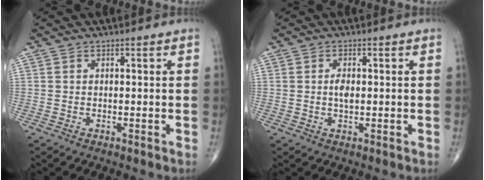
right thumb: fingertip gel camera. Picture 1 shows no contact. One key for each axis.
{"total": 2.2, "fx": 0.1, "fy": 1.1, "fz": 2.0, "tx": -0.035, "ty": -0.001, "tz": 0.002}